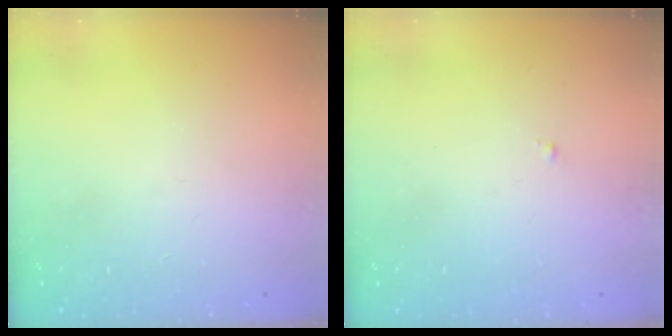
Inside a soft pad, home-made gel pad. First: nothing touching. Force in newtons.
{"total": 0.6, "press": 0.6, "slide": 0.2}